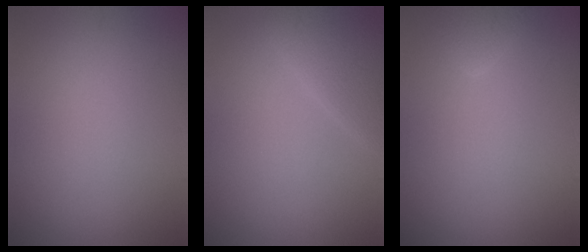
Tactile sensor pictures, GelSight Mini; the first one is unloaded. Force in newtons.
{"total": 2.8, "press": 2.8, "slide": 0.1}
{"total": 1.4, "press": 1.4, "slide": 0.1}